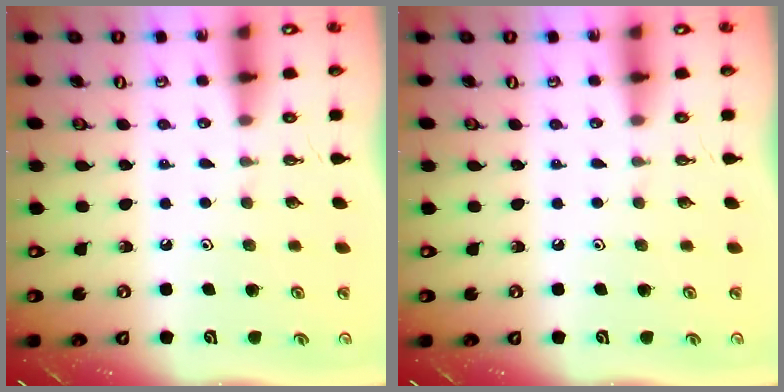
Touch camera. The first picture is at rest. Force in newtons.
{"total": 0.0}